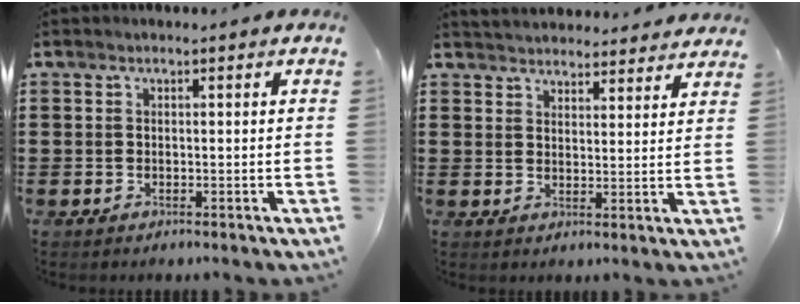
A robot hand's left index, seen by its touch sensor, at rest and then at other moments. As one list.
[{"total": 3.5, "force": [3.5, 0.0, -0.1], "torque": [-0.010, -0.017, 0.063]}]